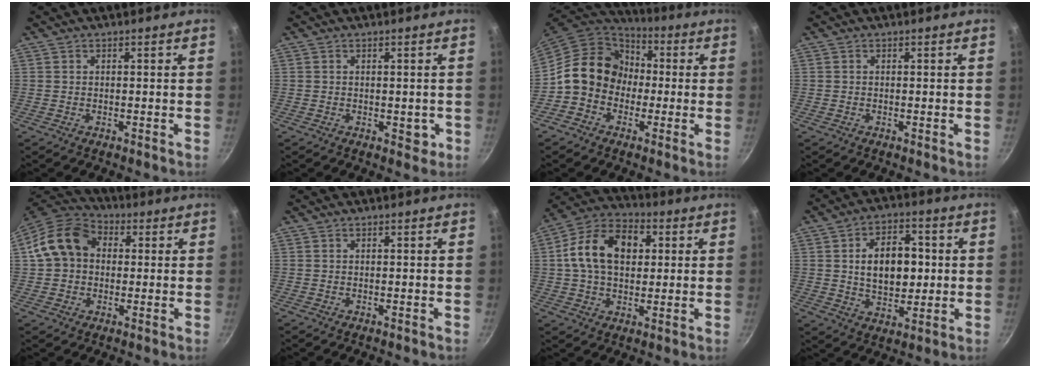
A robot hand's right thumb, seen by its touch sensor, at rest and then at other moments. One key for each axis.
{"total": 2.3, "fx": -0.4, "fy": 1.6, "fz": 1.6, "tx": -0.009, "ty": 0.004, "tz": -0.002}
{"total": 13.9, "fx": -0.5, "fy": 11.9, "fz": 7.0, "tx": -0.077, "ty": 0.040, "tz": -0.028}
{"total": 0.0}
{"total": 12.3, "fx": 1.7, "fy": 9.8, "fz": 7.3, "tx": -0.101, "ty": 0.026, "tz": 0.012}
{"total": 0.0}
{"total": 15.1, "fx": 2.7, "fy": 10.4, "fz": 10.6, "tx": -0.158, "ty": 0.020, "tz": 0.029}
{"total": 12.6, "fx": 1.3, "fy": 8.2, "fz": 9.5, "tx": -0.115, "ty": 0.004, "tz": 0.021}